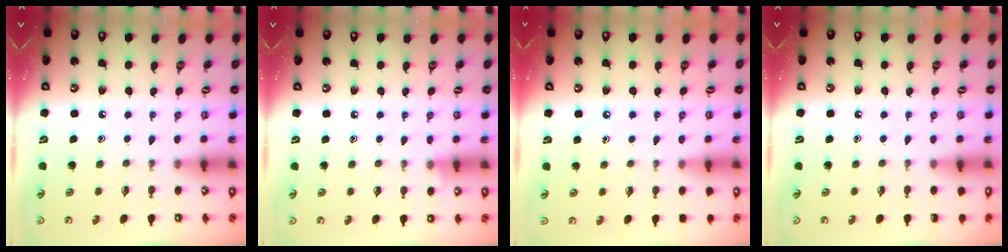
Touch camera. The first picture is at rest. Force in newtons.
{"total": 3.1, "press": 3.0, "slide": 0.5}
{"total": 3.6, "press": 3.6, "slide": 0.6}
{"total": 0.0}